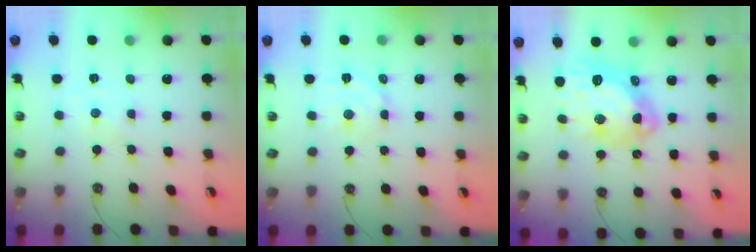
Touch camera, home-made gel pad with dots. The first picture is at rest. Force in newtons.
{"total": 9.3, "press": 9.2, "slide": 1.3}
{"total": 18.0, "press": 17.8, "slide": 2.2}